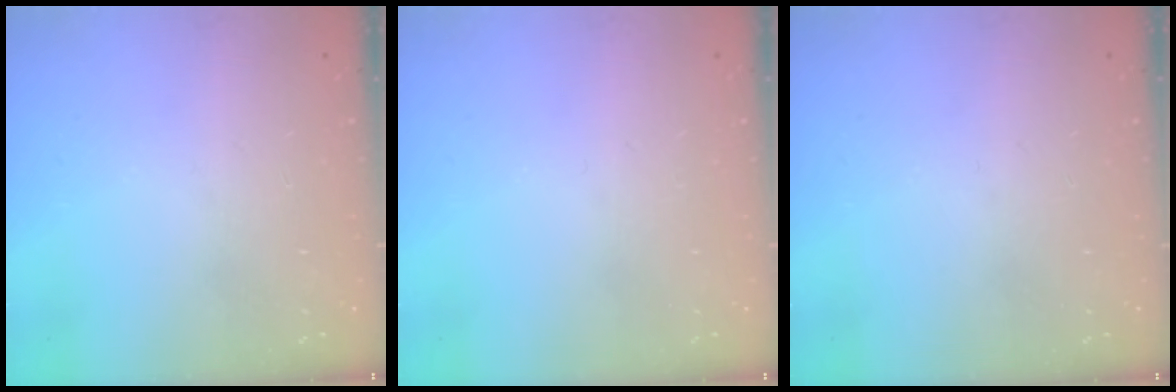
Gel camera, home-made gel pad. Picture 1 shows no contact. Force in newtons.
{"total": 0.0}
{"total": 0.0}